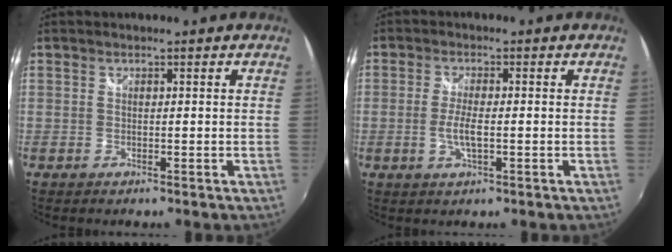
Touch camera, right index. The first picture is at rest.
{"total": 4.2, "force": [-0.8, 1.0, 4.0], "torque": [-0.081, -0.005, -0.017]}